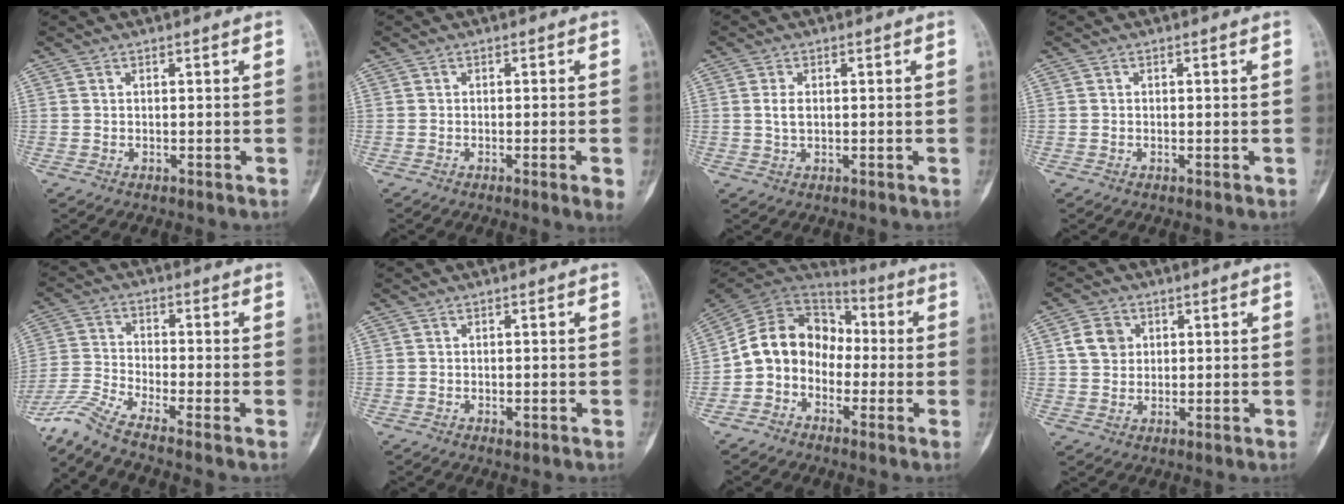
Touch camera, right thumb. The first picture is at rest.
{"total": 3.2, "force": [-1.1, 0.0, 3.0], "torque": [-0.050, -0.005, -0.016]}
{"total": 2.4, "force": [0.2, 1.5, 1.9], "torque": [-0.038, 0.002, 0.004]}
{"total": 0.0}
{"total": 9.4, "force": [-7.7, -1.4, 5.2], "torque": [-0.141, 0.007, -0.161]}
{"total": 1.0, "force": [-0.4, 0.2, 0.9], "torque": [-0.014, 0.004, -0.005]}
{"total": 13.9, "force": [-2.1, 11.3, 7.8], "torque": [-0.109, 0.060, -0.051]}
{"total": 5.5, "force": [1.5, 4.7, 2.4], "torque": [-0.024, 0.000, 0.025]}